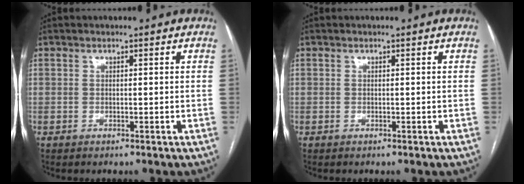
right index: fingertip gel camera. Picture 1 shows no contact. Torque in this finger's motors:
{"motor_torque": [0.00, 0.00, 0.00, 0.00]}